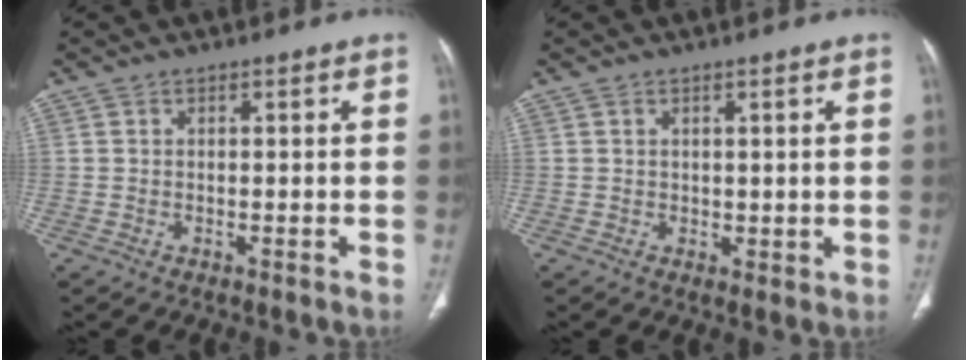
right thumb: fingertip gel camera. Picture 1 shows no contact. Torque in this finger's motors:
{"motor_torque": [0.04, -0.05, 0.06, 0.44, -0.05]}